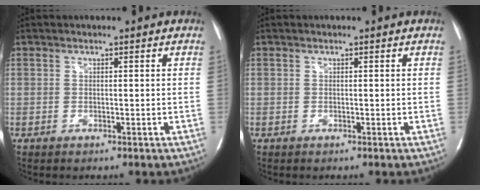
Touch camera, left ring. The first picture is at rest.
{"total": 0.0}